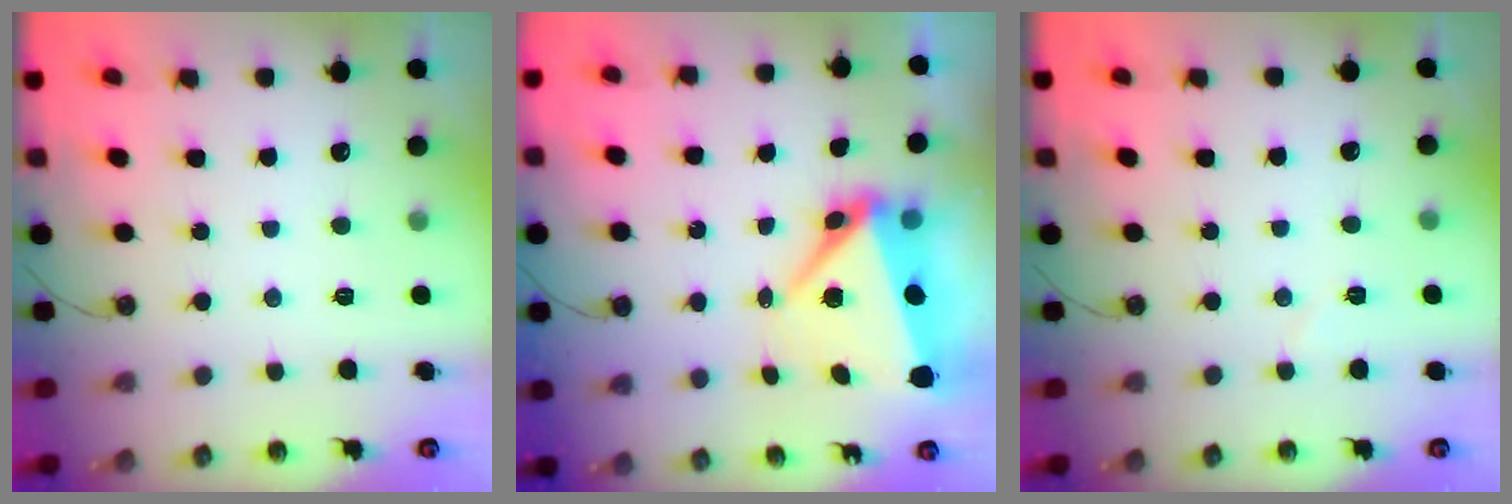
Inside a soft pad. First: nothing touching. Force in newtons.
{"total": 8.5, "press": 8.3, "slide": 1.8}
{"total": 3.4, "press": 3.2, "slide": 1.1}